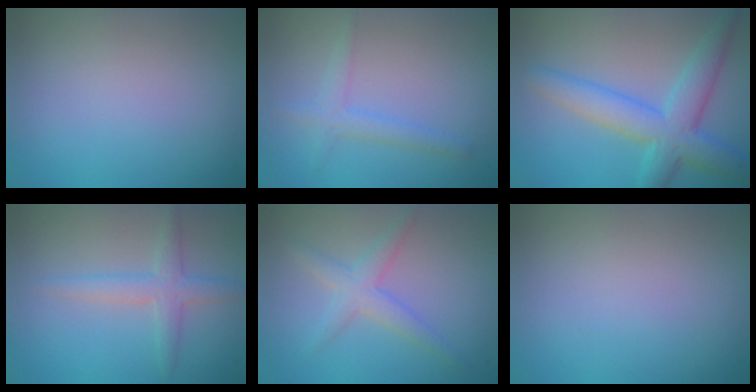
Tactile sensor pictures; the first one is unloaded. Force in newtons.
{"total": 2.0, "press": 2.0, "slide": 0.1}
{"total": 5.8, "press": 5.8, "slide": 0.1}
{"total": 2.6, "press": 2.6, "slide": 0.1}
{"total": 2.6, "press": 2.6, "slide": 0.1}
{"total": 0.0}